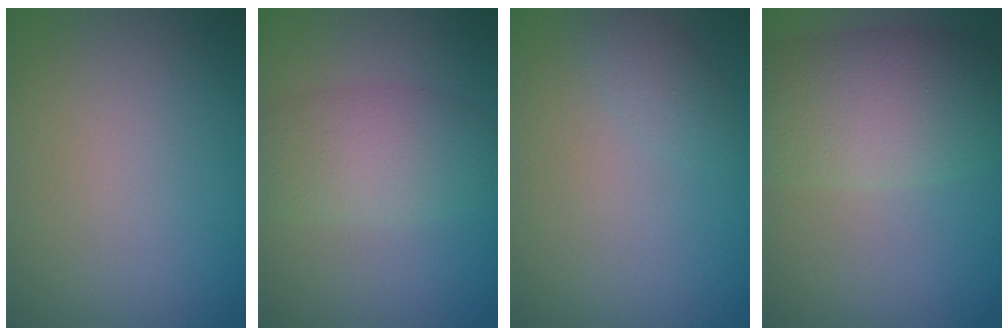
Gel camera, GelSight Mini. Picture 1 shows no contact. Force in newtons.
{"total": 4.2, "press": 4.2, "slide": 0.0}
{"total": 1.3, "press": 1.3, "slide": 0.1}
{"total": 6.9, "press": 6.9, "slide": 0.1}